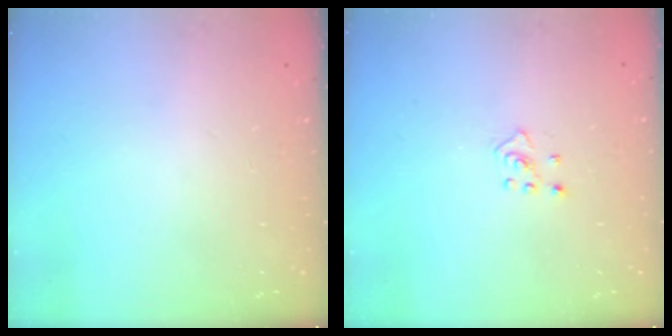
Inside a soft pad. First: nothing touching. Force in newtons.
{"total": 2.4, "press": 2.4, "slide": 0.5}